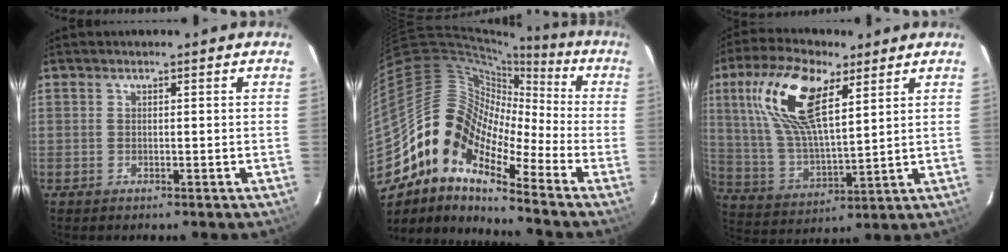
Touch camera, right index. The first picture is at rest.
{"total": 13.6, "force": [-7.8, 6.7, 8.9], "torque": [-0.139, 0.007, -0.172]}
{"total": 17.5, "force": [8.0, 6.8, 14.0], "torque": [-0.277, 0.018, 0.161]}